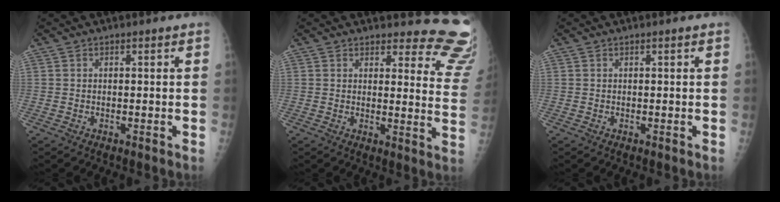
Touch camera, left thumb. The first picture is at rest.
{"total": 13.9, "force": [13.4, 3.3, 1.4], "torque": [0.039, -0.137, 0.113]}
{"total": 0.0}